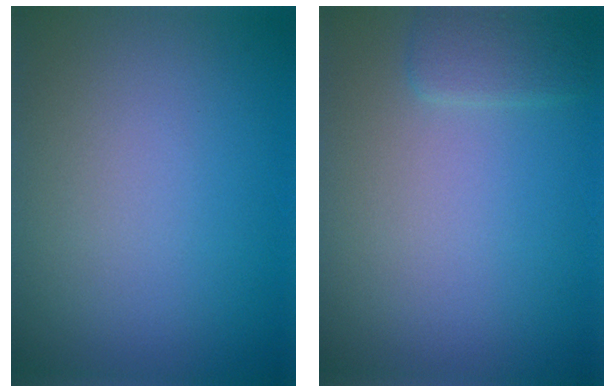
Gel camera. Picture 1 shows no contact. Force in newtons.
{"total": 1.6, "press": 1.6, "slide": 0.1}